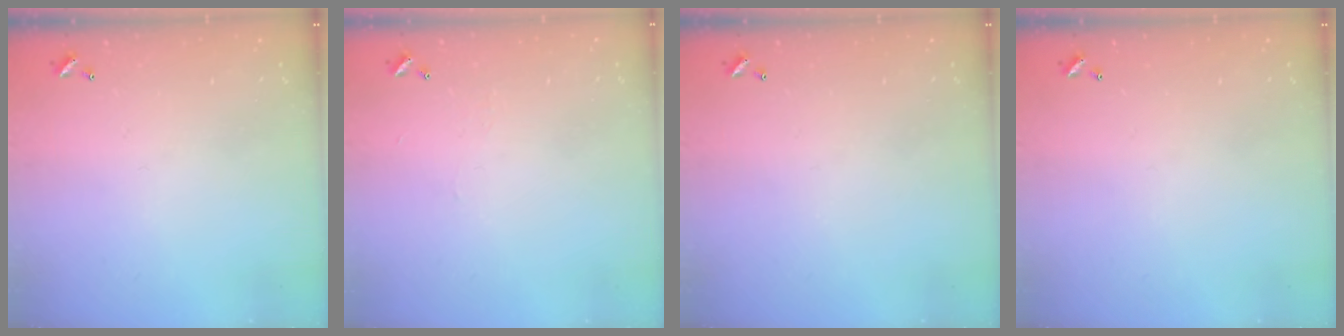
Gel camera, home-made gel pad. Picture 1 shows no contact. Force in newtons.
{"total": 2.3, "press": 2.3, "slide": 0.4}
{"total": 0.0}
{"total": 0.0}